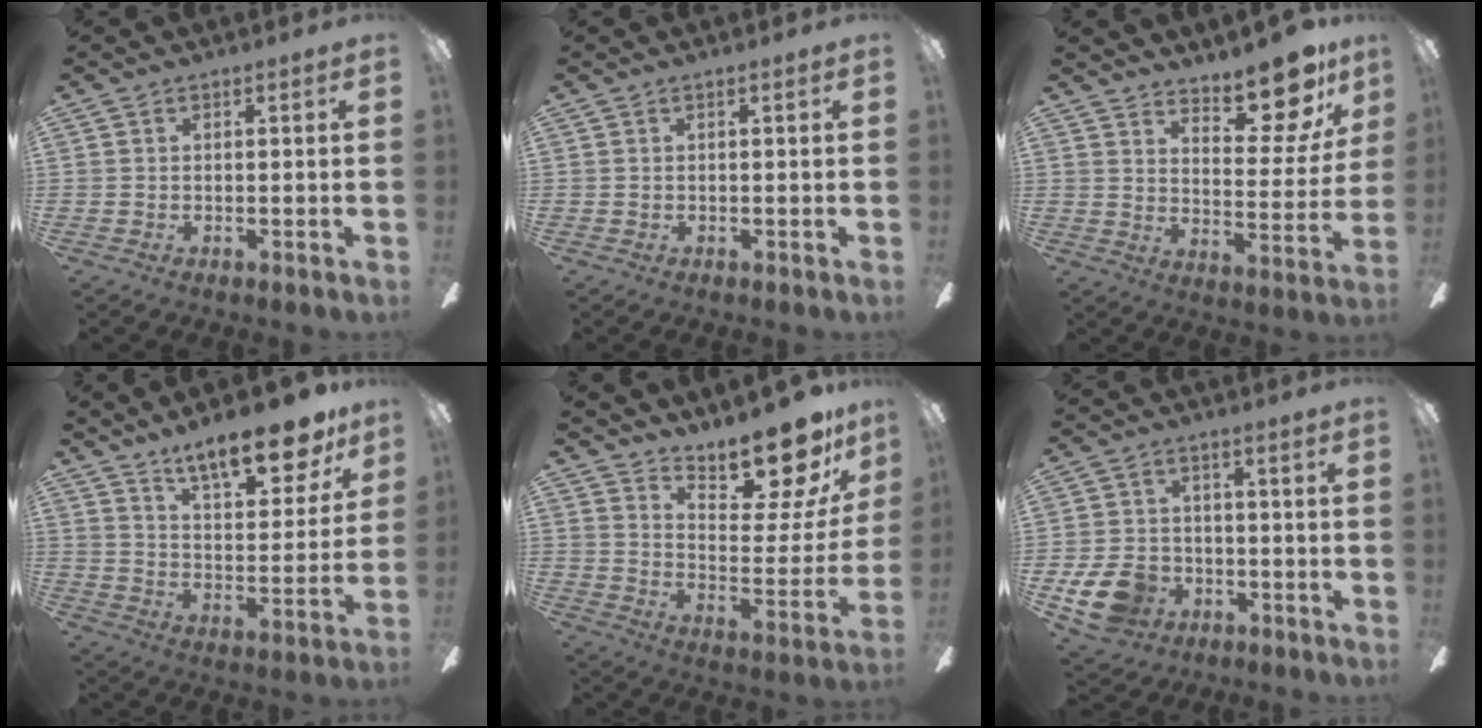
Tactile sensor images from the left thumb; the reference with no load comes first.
{"total": 0.0}
{"total": 14.4, "force": [11.5, 5.0, 7.0], "torque": [-0.087, -0.086, 0.196]}
{"total": 16.4, "force": [13.2, 5.2, 8.3], "torque": [-0.130, -0.083, 0.223]}
{"total": 17.4, "force": [14.9, 4.9, 7.6], "torque": [-0.107, -0.119, 0.251]}
{"total": 10.7, "force": [-4.7, 7.8, 5.7], "torque": [-0.128, 0.026, -0.085]}